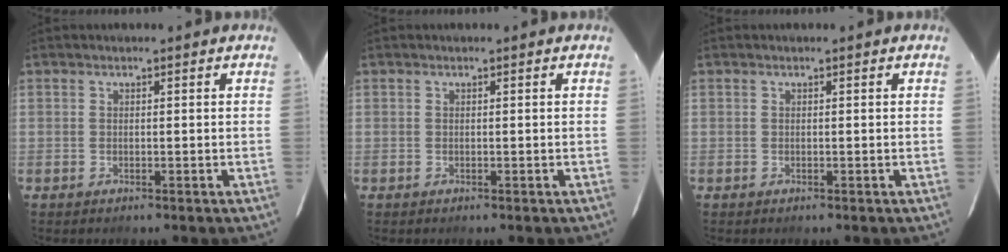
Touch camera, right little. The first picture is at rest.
{"total": 0.0}
{"total": 0.0}